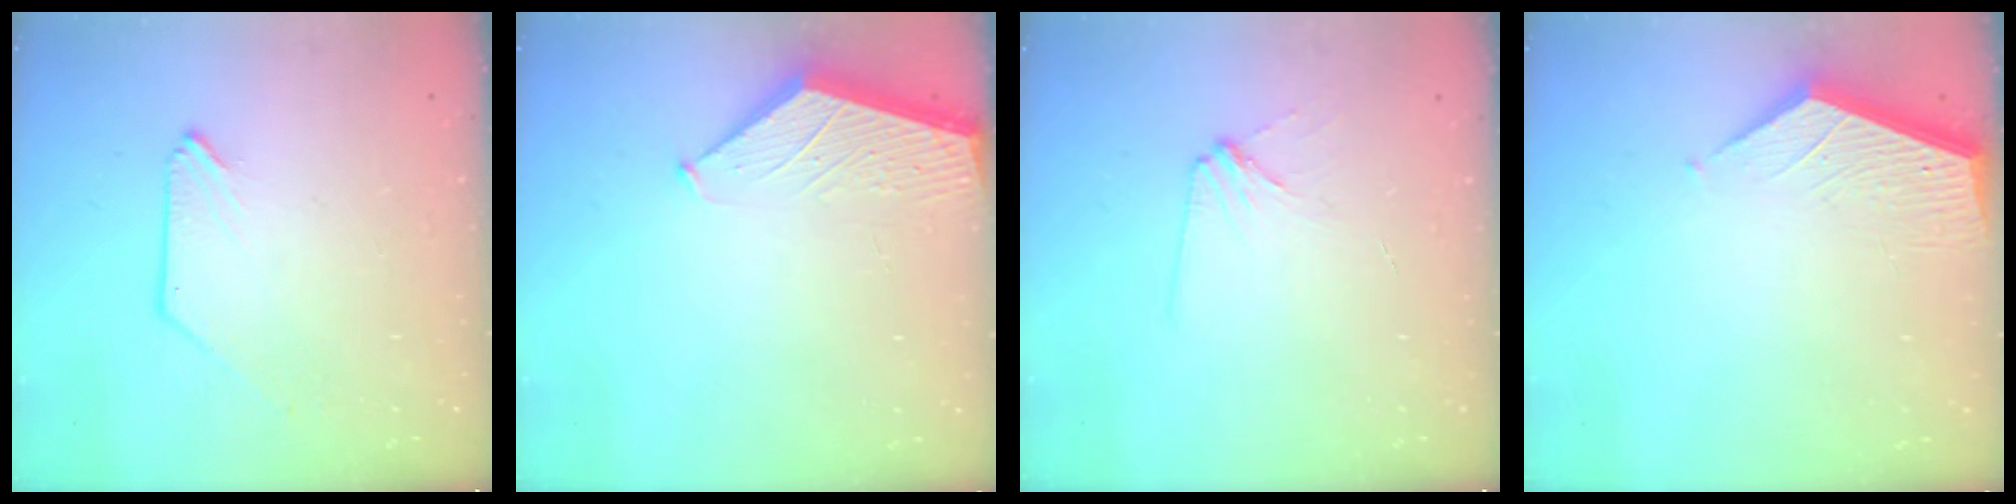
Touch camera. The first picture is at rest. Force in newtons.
{"total": 1.6, "press": 1.6, "slide": 0.2}
{"total": 3.2, "press": 3.1, "slide": 0.5}
{"total": 3.8, "press": 3.7, "slide": 0.3}